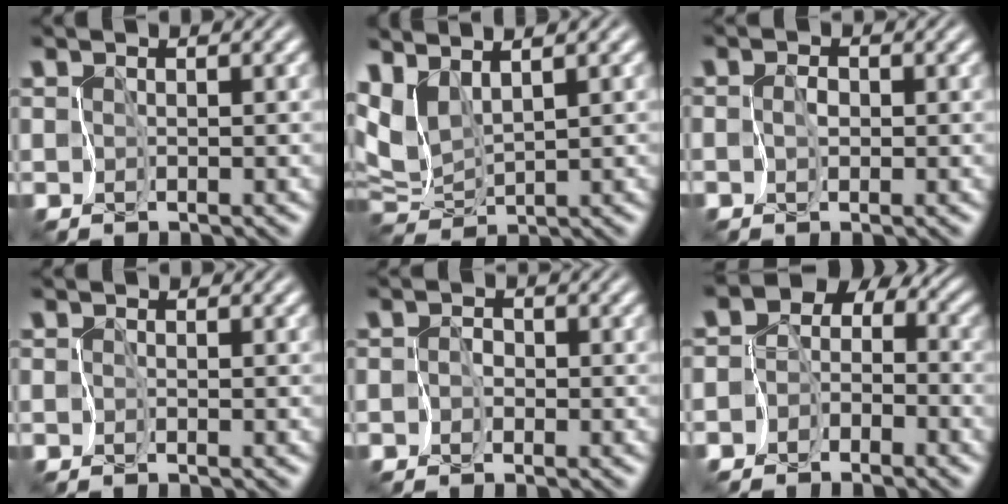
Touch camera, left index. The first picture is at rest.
{"total": 4.9, "force": [2.3, 2.0, 3.8], "torque": [-0.089, 0.008, 0.046]}
{"total": 1.1, "force": [-0.3, 0.8, 0.7], "torque": [0.005, 0.002, -0.006]}
{"total": 0.0}
{"total": 1.5, "force": [-0.7, 1.3, 0.3], "torque": [0.021, 0.011, -0.024]}
{"total": 6.6, "force": [-3.1, 5.6, 1.4], "torque": [-0.008, 0.002, -0.071]}